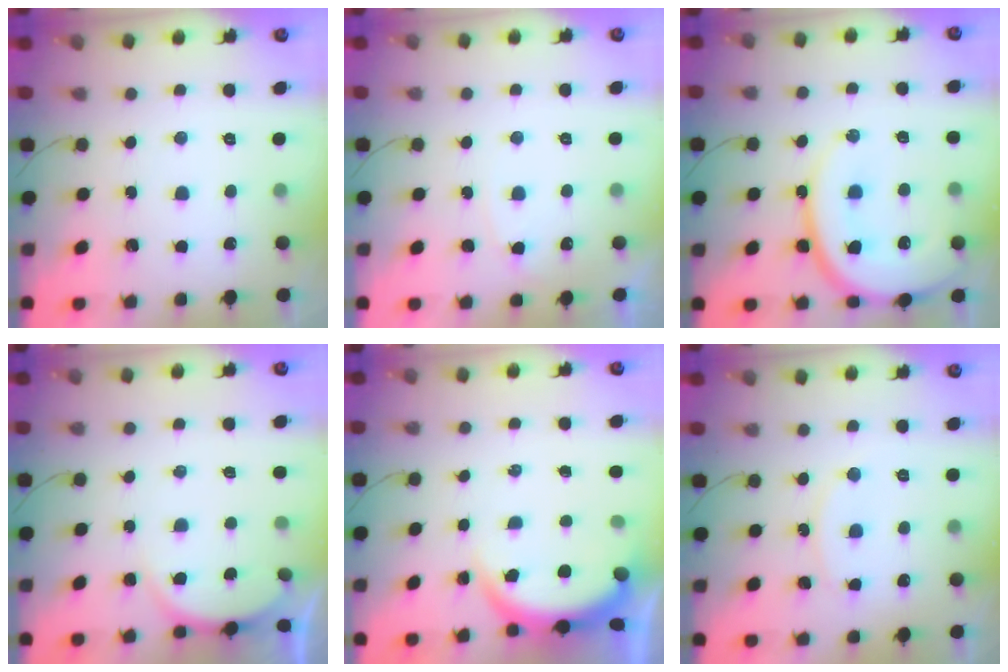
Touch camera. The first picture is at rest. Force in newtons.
{"total": 4.2, "press": 4.2, "slide": 0.3}
{"total": 17.1, "press": 17.1, "slide": 1.4}
{"total": 4.2, "press": 4.2, "slide": 0.6}
{"total": 4.0, "press": 4.0, "slide": 0.2}
{"total": 7.7, "press": 7.7, "slide": 0.5}